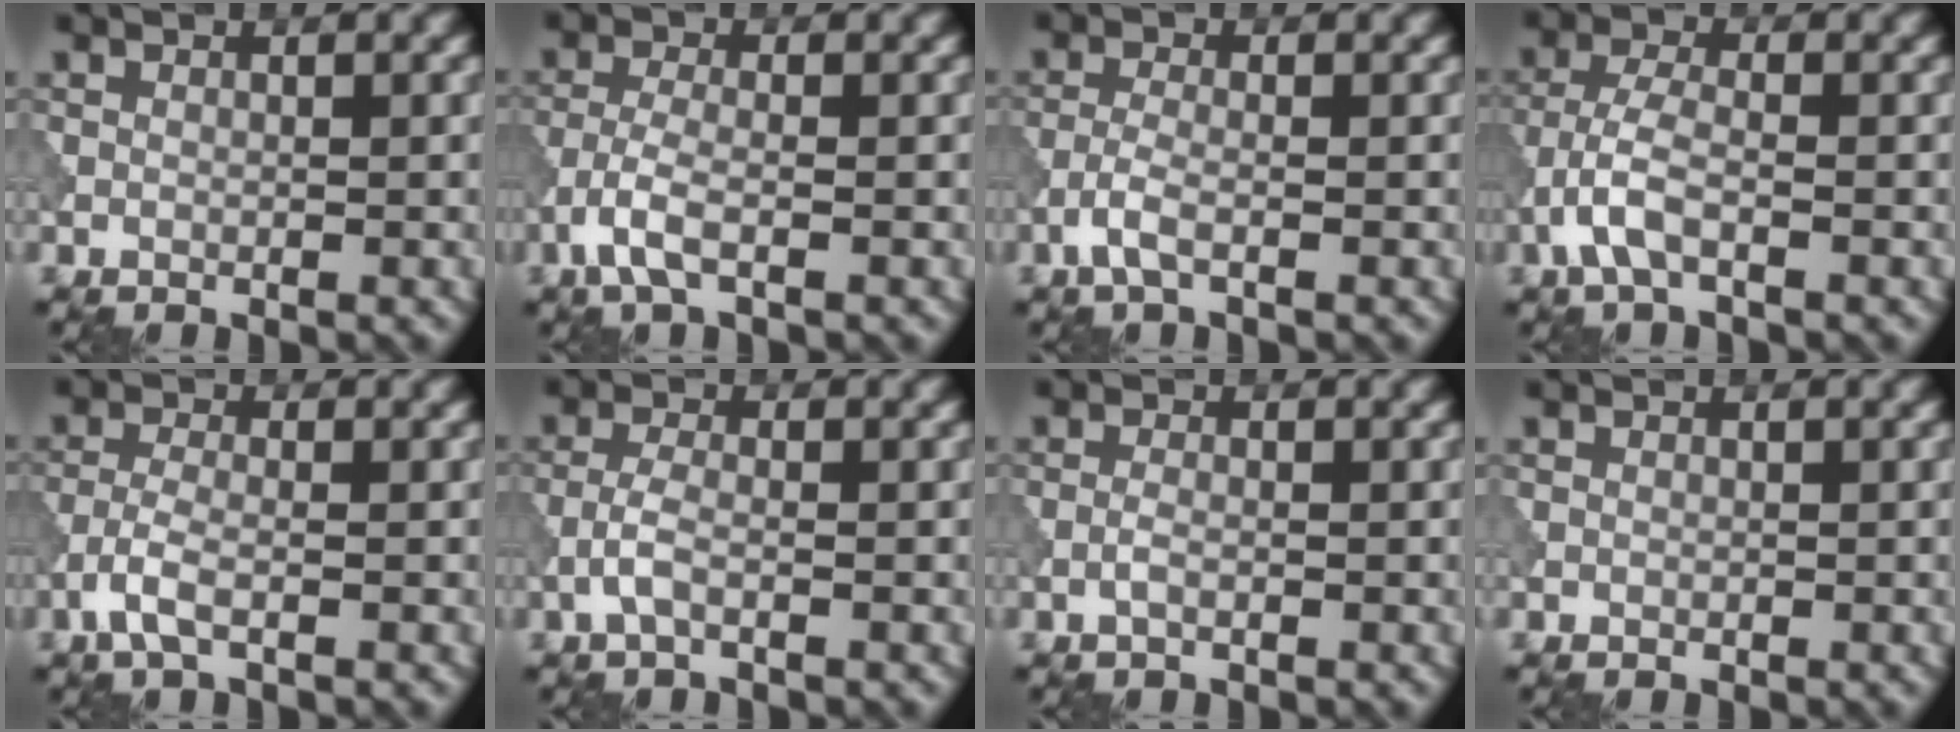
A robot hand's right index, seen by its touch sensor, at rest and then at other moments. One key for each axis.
{"total": 3.0, "fx": -1.5, "fy": 0.9, "fz": 2.4, "tx": -0.058, "ty": 0.001, "tz": -0.039}
{"total": 2.2, "fx": -1.1, "fy": 0.6, "fz": 1.8, "tx": -0.044, "ty": 0.004, "tz": -0.029}
{"total": 3.4, "fx": -1.6, "fy": 1.2, "fz": 2.7, "tx": -0.065, "ty": 0.005, "tz": -0.041}
{"total": 2.6, "fx": -1.3, "fy": 0.8, "fz": 2.1, "tx": -0.049, "ty": 0.002, "tz": -0.035}
{"total": 2.0, "fx": -0.9, "fy": 0.6, "fz": 1.6, "tx": -0.038, "ty": 0.005, "tz": -0.024}
{"total": 0.9, "fx": -0.4, "fy": 0.3, "fz": 0.8, "tx": -0.020, "ty": 0.002, "tz": -0.010}
{"total": 0.0}